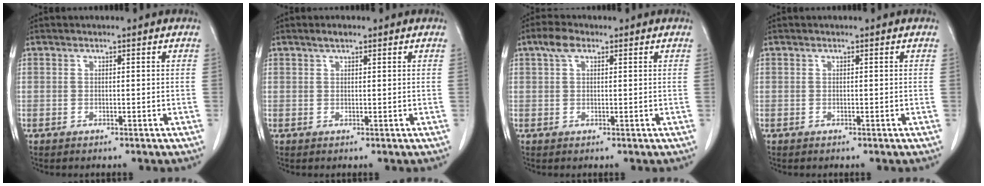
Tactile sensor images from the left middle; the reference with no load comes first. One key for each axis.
{"total": 1.2, "fx": 0.9, "fy": 0.3, "fz": 0.7, "tx": -0.016, "ty": 0.003, "tz": 0.018}
{"total": 2.8, "fx": 1.5, "fy": 1.3, "fz": 1.9, "tx": -0.043, "ty": 0.015, "tz": 0.031}
{"total": 0.0}